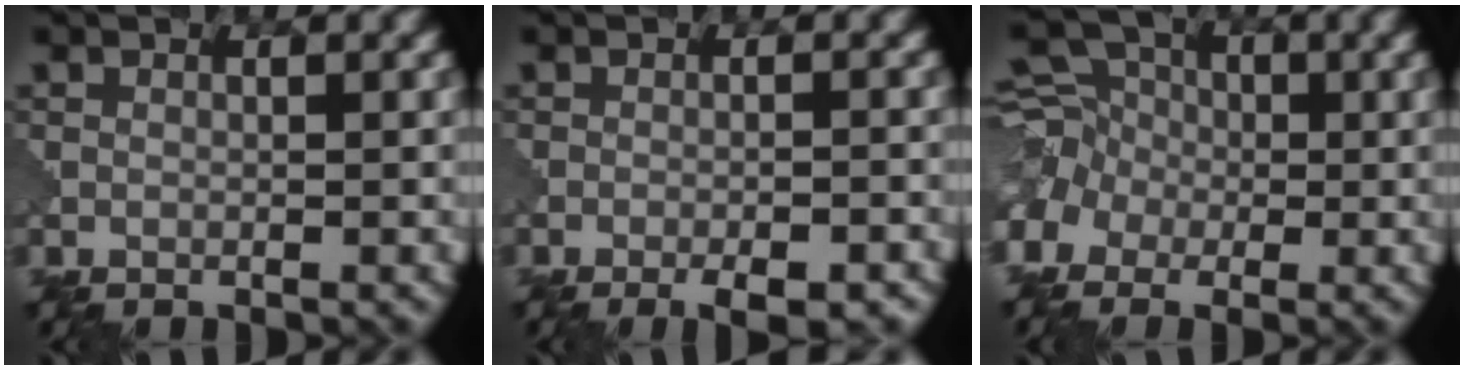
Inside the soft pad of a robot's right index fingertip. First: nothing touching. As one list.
[{"total": 3.8, "force": [-2.8, 1.0, 2.4], "torque": [-0.012, 0.006, -0.029]}, {"total": 5.8, "force": [-2.1, 5.0, 2.0], "torque": [-0.055, 0.018, -0.054]}]